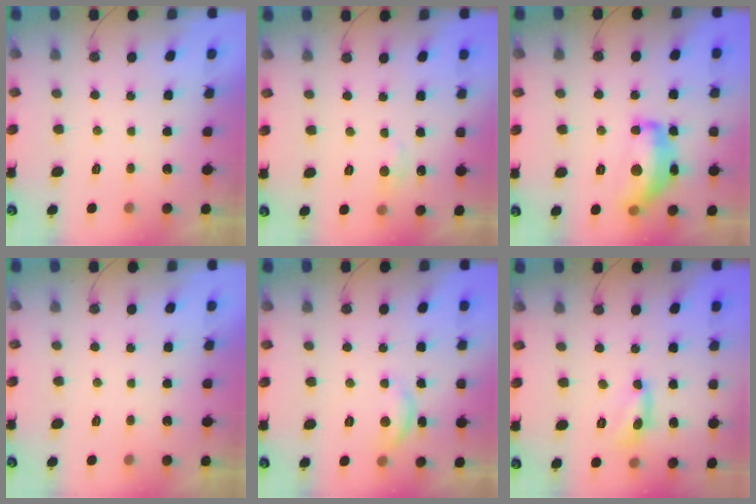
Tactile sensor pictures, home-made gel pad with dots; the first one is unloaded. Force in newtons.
{"total": 4.4, "press": 4.4, "slide": 0.6}
{"total": 15.3, "press": 15.2, "slide": 1.3}
{"total": 0.0}
{"total": 6.9, "press": 6.8, "slide": 0.4}
{"total": 4.2, "press": 4.2, "slide": 0.3}